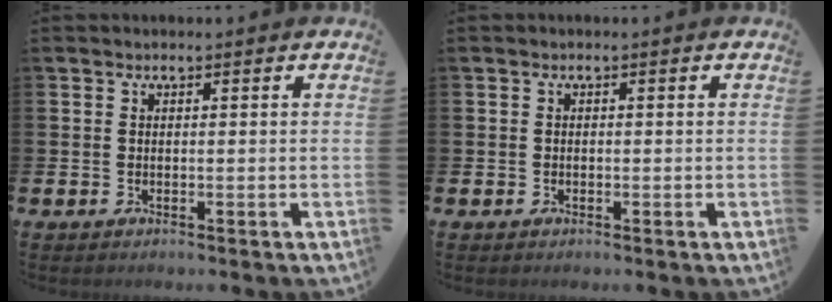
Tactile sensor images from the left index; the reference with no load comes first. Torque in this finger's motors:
{"motor_torque": [-0.13, -0.06, -0.02, -0.01]}